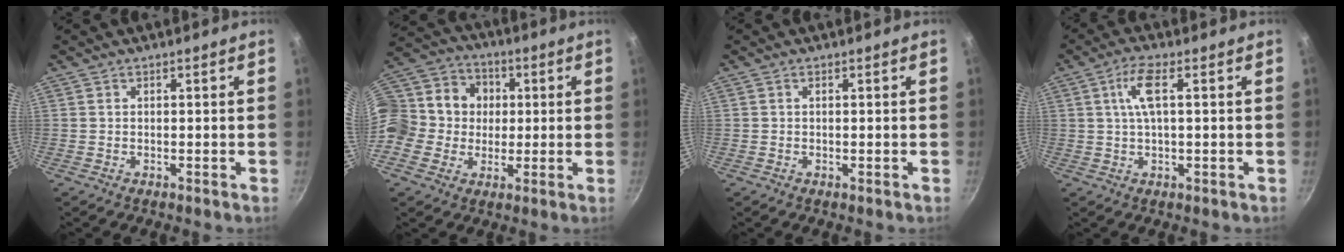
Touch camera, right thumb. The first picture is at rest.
{"total": 18.0, "force": [1.8, 16.0, 8.0], "torque": [-0.153, 0.034, 0.022]}
{"total": 0.6, "force": [-0.1, 0.1, 0.6], "torque": [-0.010, 0.001, -0.002]}
{"total": 5.8, "force": [1.2, 1.5, 5.5], "torque": [-0.115, 0.008, 0.022]}